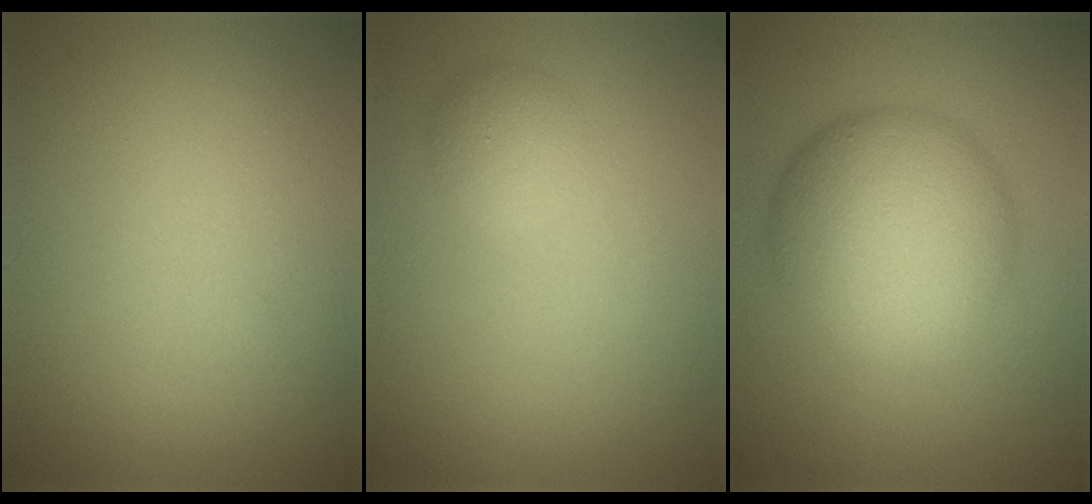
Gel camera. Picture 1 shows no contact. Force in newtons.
{"total": 1.7, "press": 1.7, "slide": 0.1}
{"total": 9.4, "press": 9.4, "slide": 0.1}